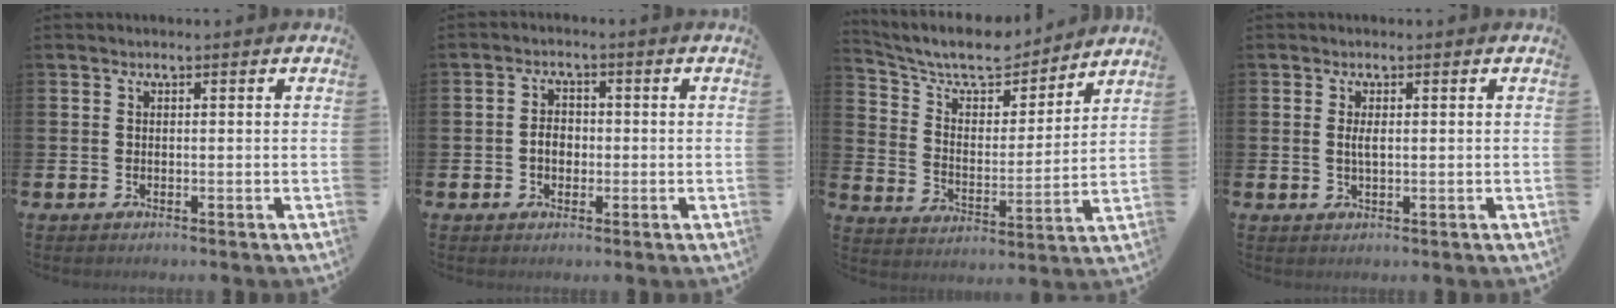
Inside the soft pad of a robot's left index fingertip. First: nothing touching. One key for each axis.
{"total": 2.7, "fx": -0.5, "fy": 2.0, "fz": 1.8, "tx": -0.026, "ty": 0.003, "tz": -0.013}
{"total": 9.8, "fx": 8.7, "fy": 3.1, "fz": 3.2, "tx": -0.096, "ty": -0.058, "tz": 0.151}
{"total": 1.7, "fx": 0.3, "fy": 0.6, "fz": 1.6, "tx": -0.030, "ty": 0.004, "tz": 0.003}